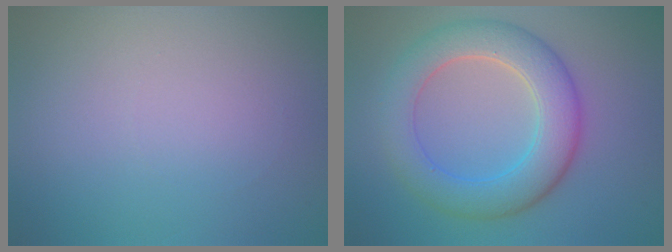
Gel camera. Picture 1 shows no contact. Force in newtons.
{"total": 6.6, "press": 6.6, "slide": 0.3}